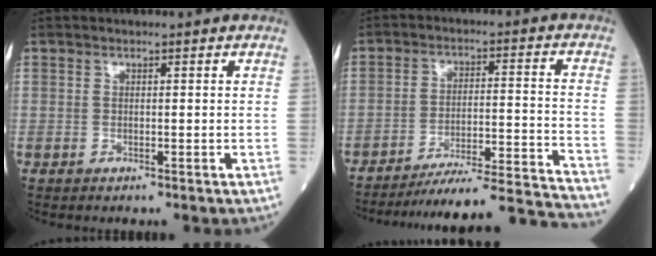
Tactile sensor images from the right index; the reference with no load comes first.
{"total": 20.8, "force": [-20.0, -1.7, 5.8], "torque": [-0.055, -0.011, -0.282]}